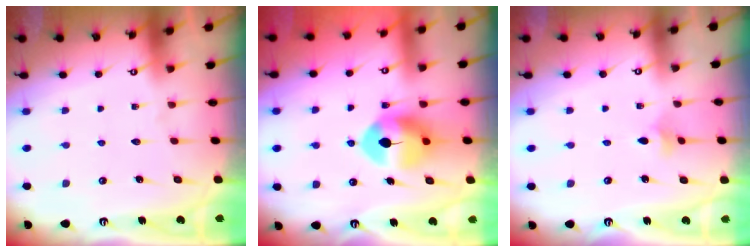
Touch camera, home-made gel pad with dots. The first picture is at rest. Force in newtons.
{"total": 8.8, "press": 8.7, "slide": 1.0}
{"total": 3.0, "press": 2.9, "slide": 0.7}